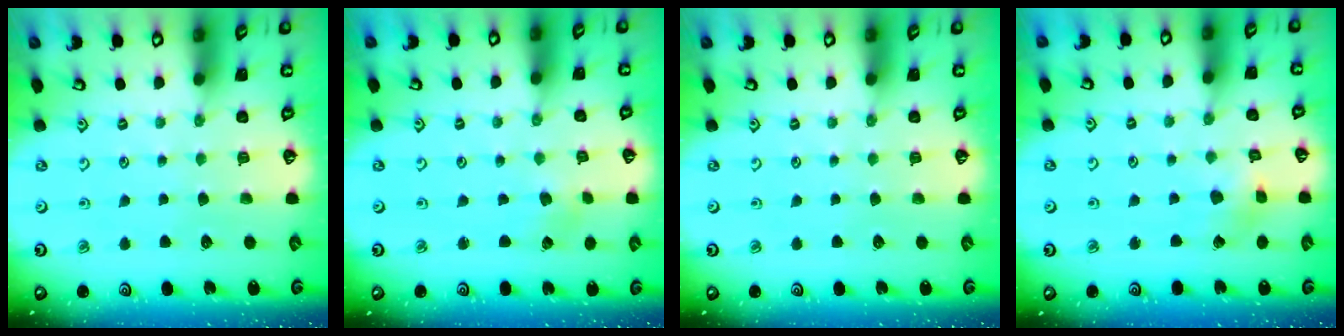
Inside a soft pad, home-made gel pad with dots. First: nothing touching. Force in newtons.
{"total": 2.6, "press": 2.6, "slide": 0.4}
{"total": 0.0}
{"total": 3.8, "press": 3.7, "slide": 0.5}